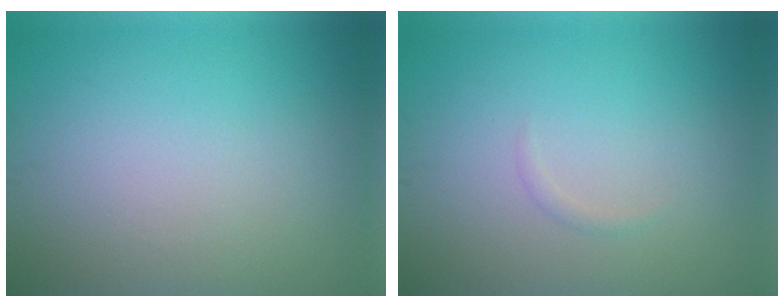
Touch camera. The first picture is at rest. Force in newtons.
{"total": 0.6, "press": 0.6, "slide": 0.0}